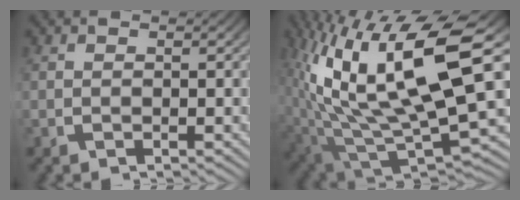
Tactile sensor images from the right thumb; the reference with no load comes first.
{"total": 17.4, "force": [-0.6, 10.4, 14.0], "torque": [-0.292, -0.060, 0.025]}